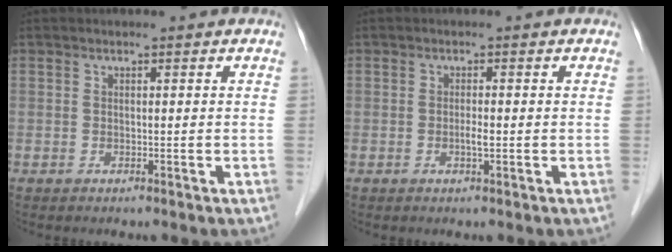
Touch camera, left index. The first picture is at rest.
{"total": 1.2, "force": [-0.3, 0.1, 1.2], "torque": [-0.025, -0.002, -0.005]}